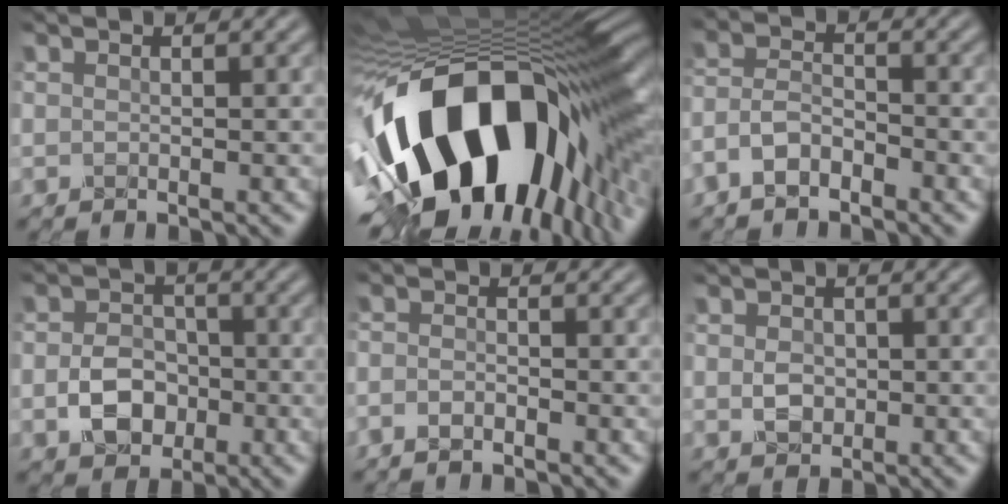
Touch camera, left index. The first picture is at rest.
{"total": 19.0, "force": [-6.0, 10.2, 14.8], "torque": [-0.265, -0.038, -0.086]}
{"total": 2.8, "force": [-2.1, 0.9, 1.5], "torque": [-0.035, 0.007, -0.052]}
{"total": 4.1, "force": [-1.4, 3.0, 2.4], "torque": [-0.041, 0.002, -0.027]}
{"total": 1.3, "force": [-1.1, 0.3, 0.6], "torque": [-0.016, 0.003, -0.024]}
{"total": 2.1, "force": [-0.2, 1.6, 1.3], "torque": [-0.030, -0.001, -0.006]}